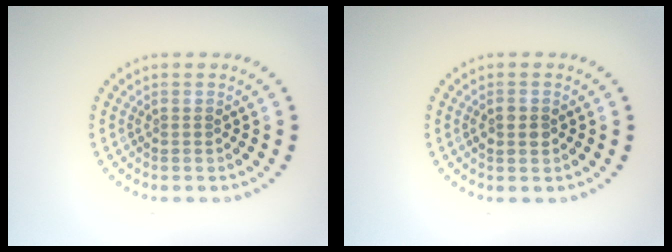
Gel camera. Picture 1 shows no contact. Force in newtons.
{"total": 1.5, "press": 1.4, "slide": 0.1}